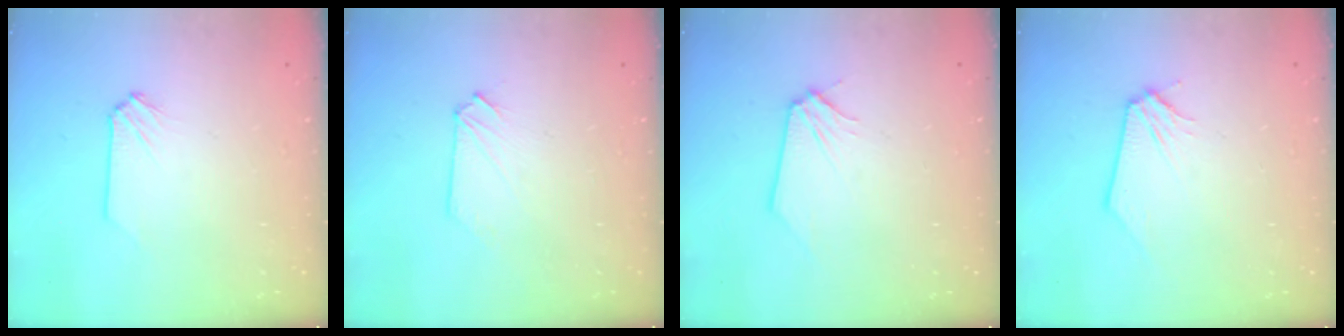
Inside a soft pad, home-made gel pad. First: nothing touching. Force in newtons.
{"total": 0.9, "press": 0.9, "slide": 0.2}
{"total": 0.0}
{"total": 0.0}